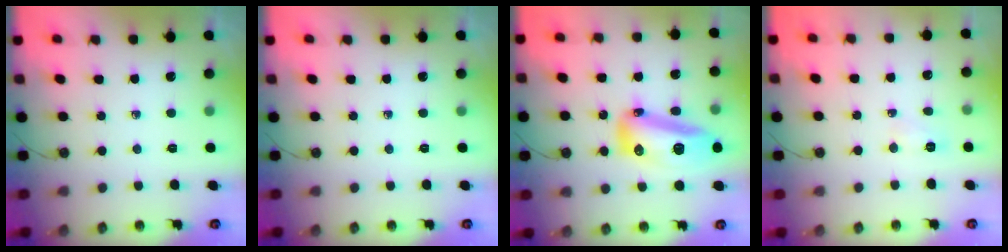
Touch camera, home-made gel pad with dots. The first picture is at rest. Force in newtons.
{"total": 0.0}
{"total": 26.2, "press": 20.4, "slide": 16.5}
{"total": 3.5, "press": 3.4, "slide": 0.6}